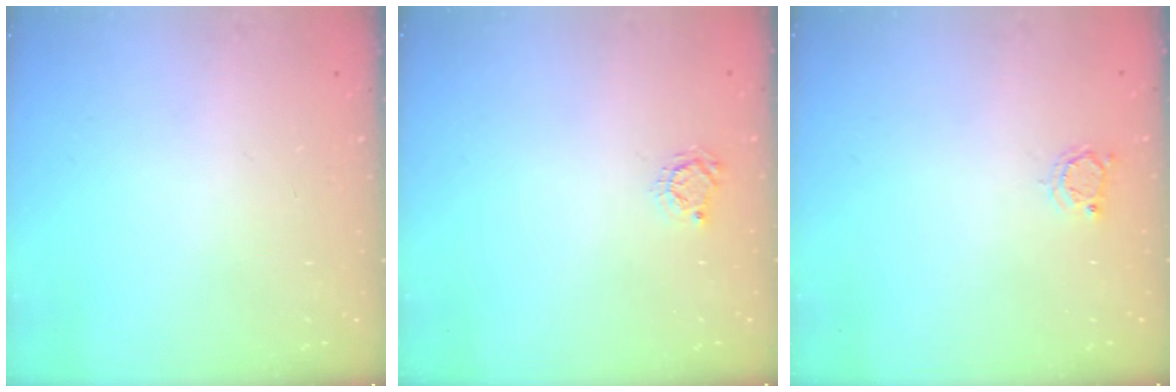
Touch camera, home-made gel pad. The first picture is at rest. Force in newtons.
{"total": 3.4, "press": 3.3, "slide": 0.4}
{"total": 3.0, "press": 3.0, "slide": 0.4}